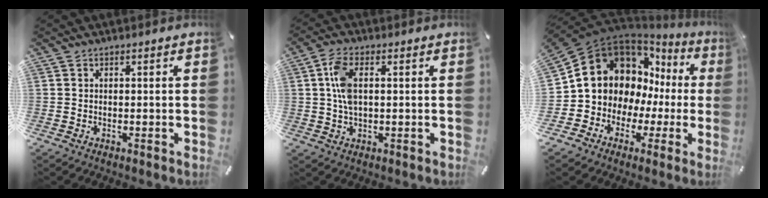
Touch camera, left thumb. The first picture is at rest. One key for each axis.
{"total": 6.5, "fx": 1.0, "fy": 3.0, "fz": 5.7, "tx": -0.136, "ty": 0.002, "tz": 0.012}
{"total": 13.3, "fx": 4.4, "fy": 11.6, "fz": 5.0, "tx": -0.092, "ty": -0.045, "tz": 0.093}